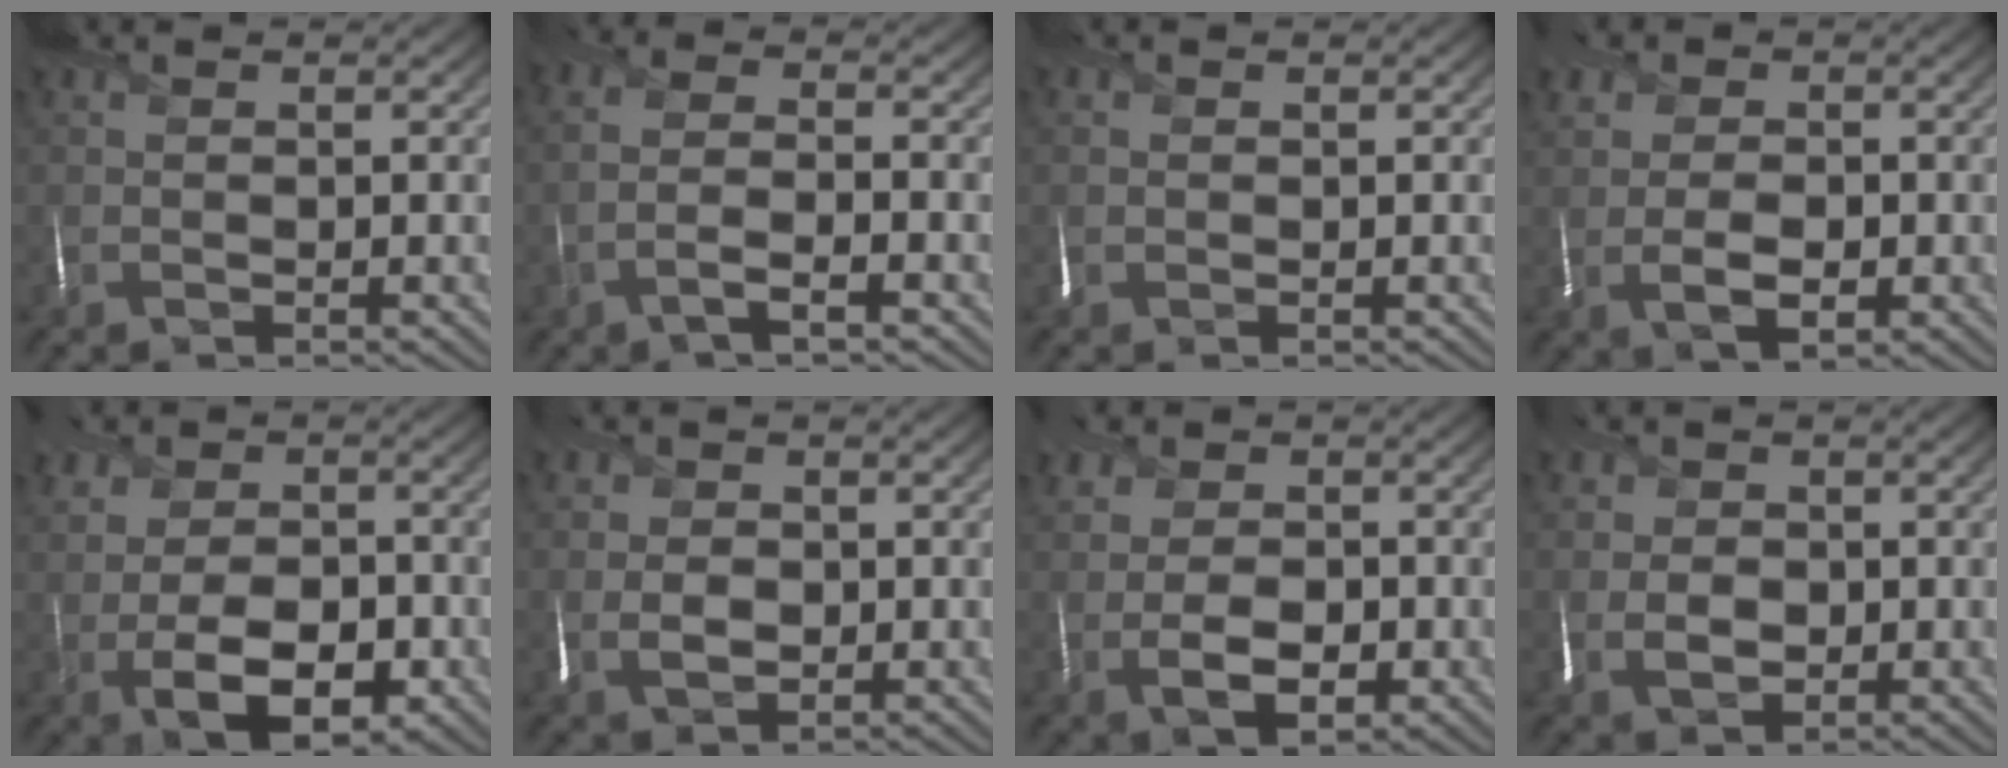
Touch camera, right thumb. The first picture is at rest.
{"total": 4.1, "force": [-2.0, 1.2, 3.5], "torque": [-0.077, 0.000, -0.049]}
{"total": 0.8, "force": [0.2, 0.7, 0.3], "torque": [-0.006, 0.002, 0.003]}
{"total": 5.5, "force": [-0.4, 4.0, 3.8], "torque": [-0.065, 0.002, -0.015]}
{"total": 10.3, "force": [-1.9, 7.2, 7.1], "torque": [-0.107, -0.004, -0.044]}
{"total": 3.7, "force": [0.0, 3.0, 2.1], "torque": [-0.042, -0.001, -0.003]}
{"total": 6.9, "force": [-0.4, 5.1, 4.6], "torque": [-0.075, 0.007, -0.019]}
{"total": 4.3, "force": [0.1, 3.7, 2.2], "torque": [-0.043, 0.002, -0.007]}